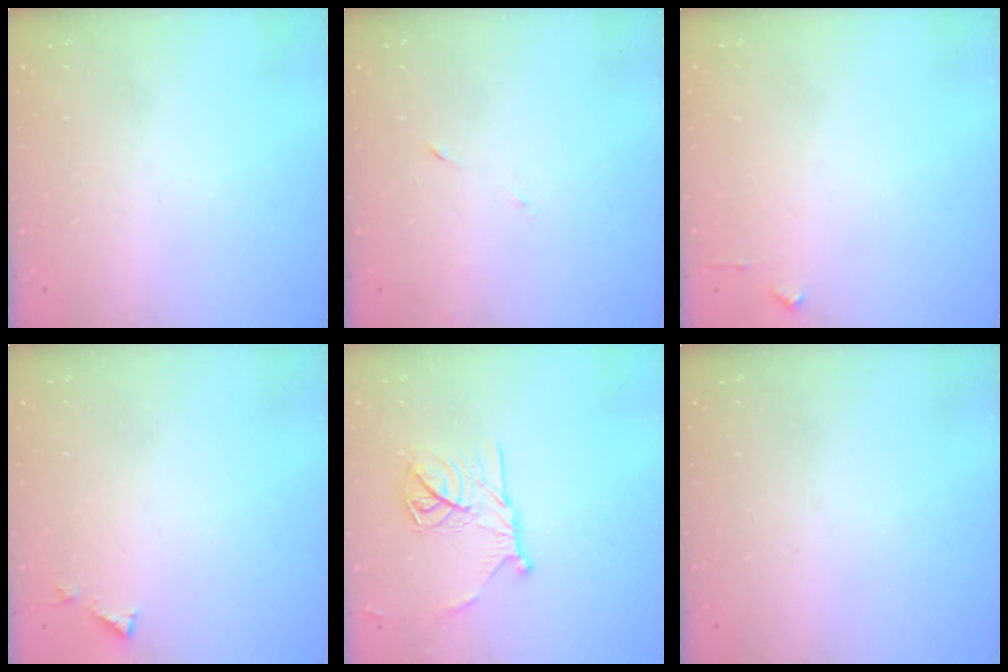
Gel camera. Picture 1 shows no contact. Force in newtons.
{"total": 3.8, "press": 3.7, "slide": 0.9}
{"total": 3.0, "press": 3.0, "slide": 0.4}
{"total": 3.0, "press": 3.0, "slide": 0.2}
{"total": 14.3, "press": 14.2, "slide": 0.5}
{"total": 0.0}